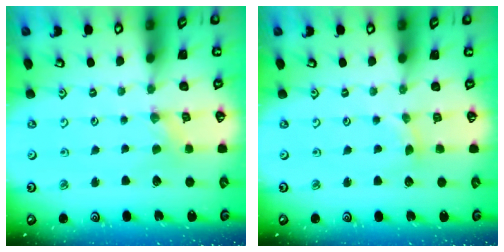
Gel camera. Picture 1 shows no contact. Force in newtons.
{"total": 2.3, "press": 2.3, "slide": 0.3}